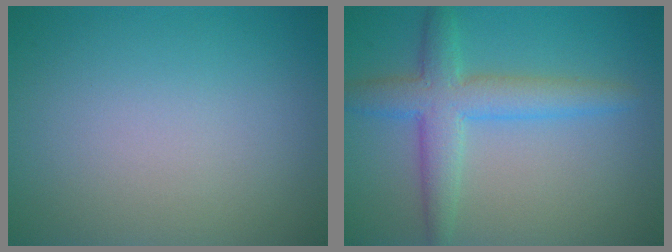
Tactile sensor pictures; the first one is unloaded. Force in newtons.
{"total": 4.6, "press": 4.6, "slide": 0.1}